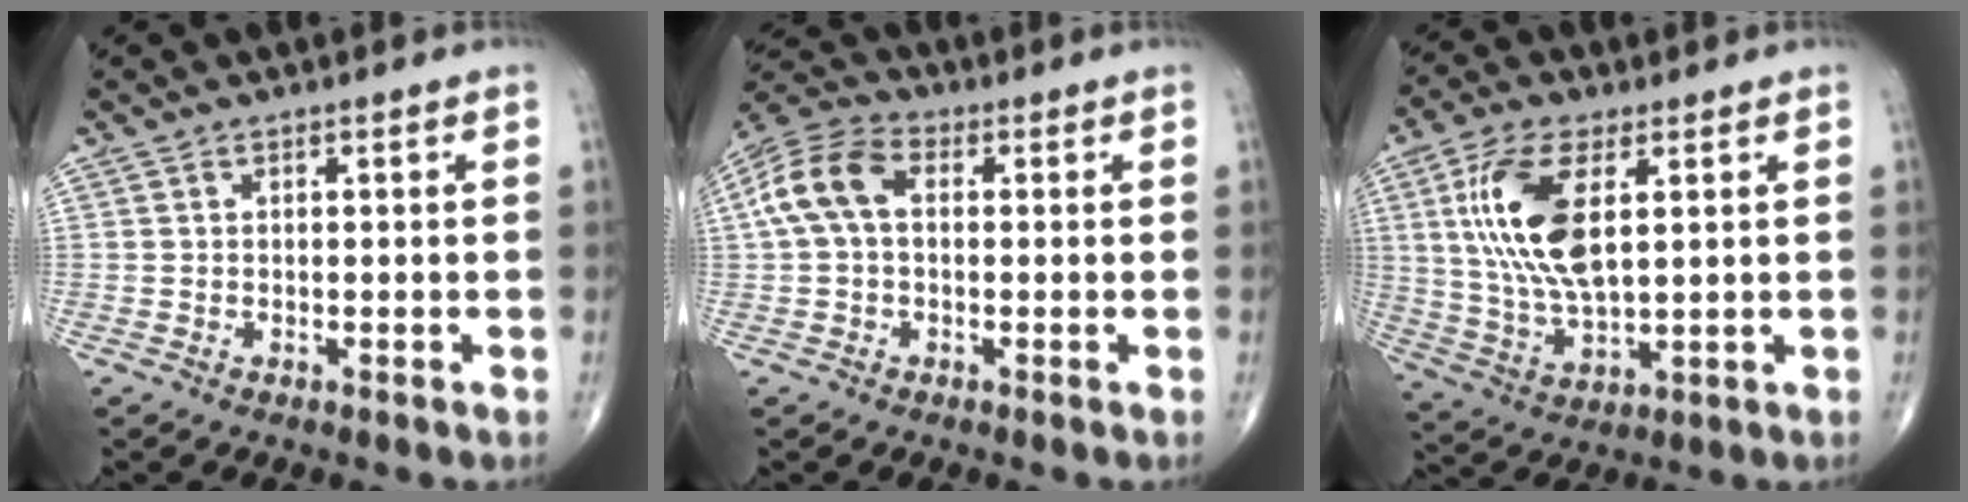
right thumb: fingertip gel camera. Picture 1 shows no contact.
{"total": 9.8, "force": [1.0, 6.3, 7.4], "torque": [-0.155, 0.032, 0.012]}
{"total": 14.7, "force": [3.7, 6.5, 12.7], "torque": [-0.262, -0.011, 0.077]}